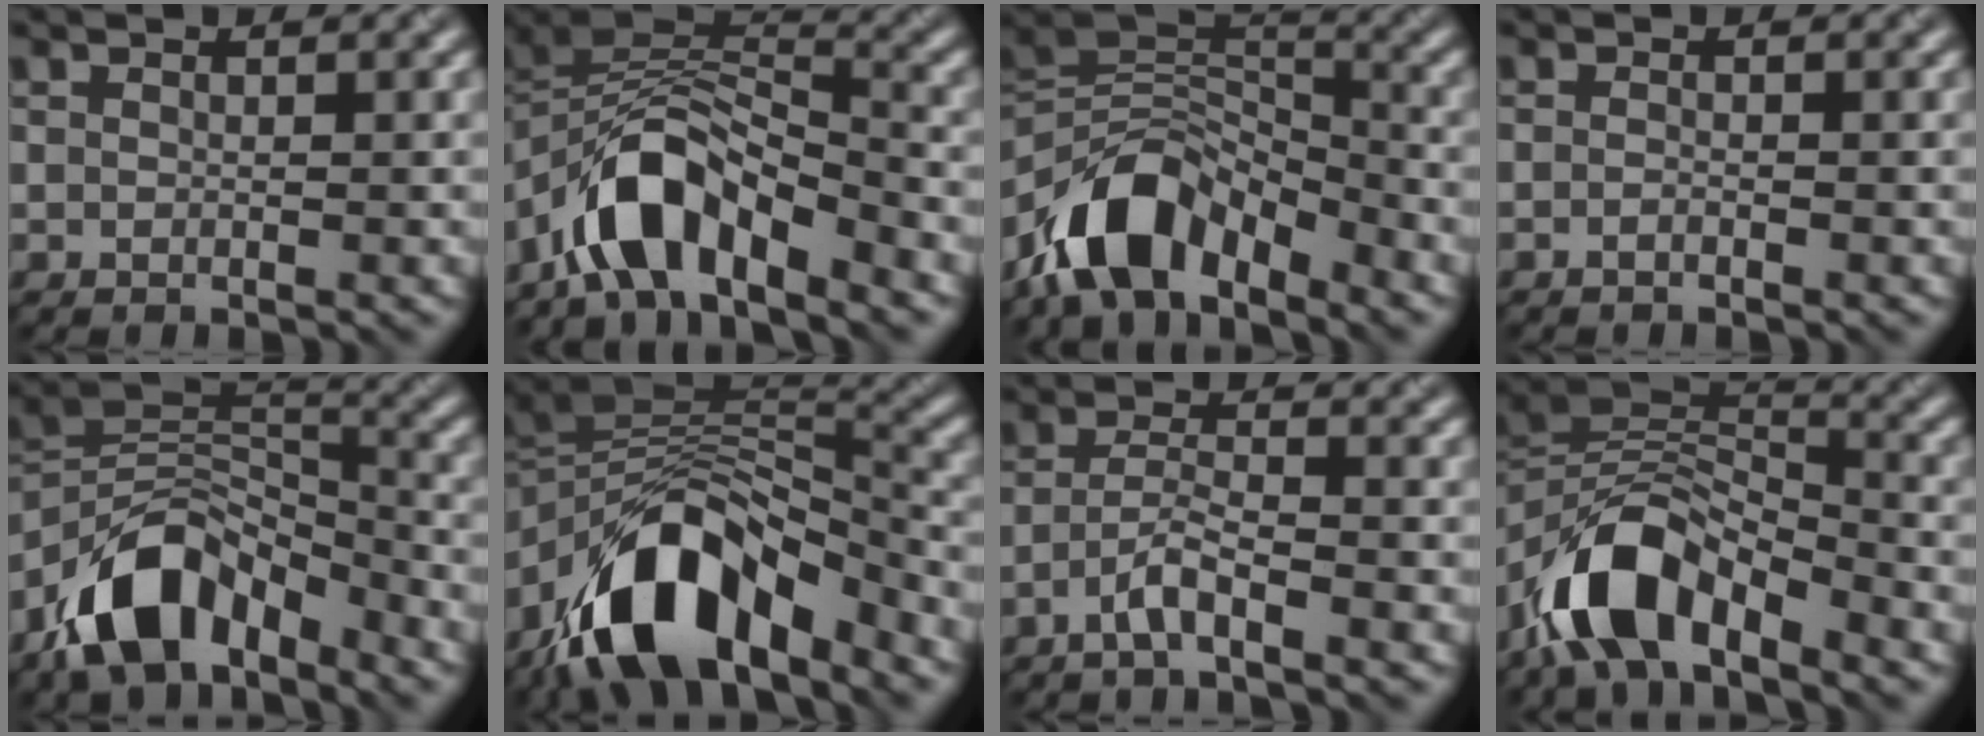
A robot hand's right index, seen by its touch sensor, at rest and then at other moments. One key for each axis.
{"total": 7.8, "fx": -4.8, "fy": 3.3, "fz": 5.1, "tx": -0.078, "ty": 0.008, "tz": -0.095}
{"total": 8.7, "fx": -5.8, "fy": 4.2, "fz": 4.9, "tx": -0.076, "ty": 0.007, "tz": -0.115}
{"total": 0.7, "fx": -0.5, "fy": 0.2, "fz": 0.5, "tx": -0.009, "ty": -0.001, "tz": -0.010}
{"total": 9.7, "fx": -6.5, "fy": 4.7, "fz": 5.5, "tx": -0.088, "ty": 0.008, "tz": -0.130}
{"total": 12.6, "fx": -7.4, "fy": 5.3, "fz": 8.7, "tx": -0.143, "ty": 0.005, "tz": -0.137}
{"total": 2.9, "fx": -1.9, "fy": 0.3, "fz": 2.1, "tx": -0.044, "ty": 0.010, "tz": -0.044}
{"total": 8.7, "fx": -5.4, "fy": 3.9, "fz": 5.6, "tx": -0.099, "ty": 0.008, "tz": -0.107}